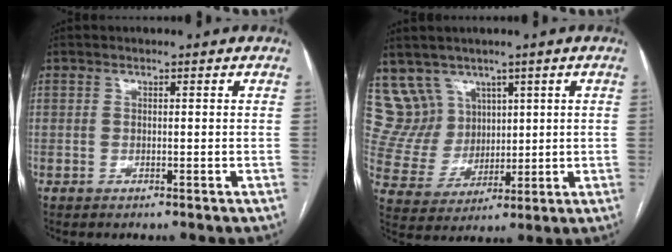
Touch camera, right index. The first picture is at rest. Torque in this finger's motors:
{"motor_torque": [-0.63, 0.57, -0.26, -0.07]}